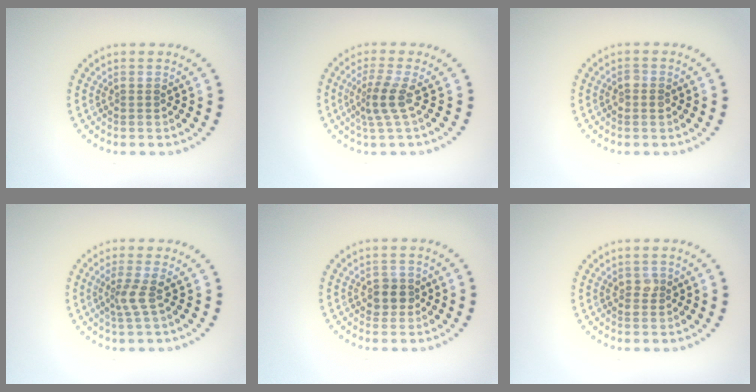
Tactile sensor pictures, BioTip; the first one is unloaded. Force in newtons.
{"total": 2.6, "press": 1.8, "slide": 1.8}
{"total": 1.1, "press": 1.1, "slide": 0.0}
{"total": 2.1, "press": 1.4, "slide": 1.5}
{"total": 1.8, "press": 1.7, "slide": 0.8}
{"total": 1.1, "press": 1.1, "slide": 0.1}